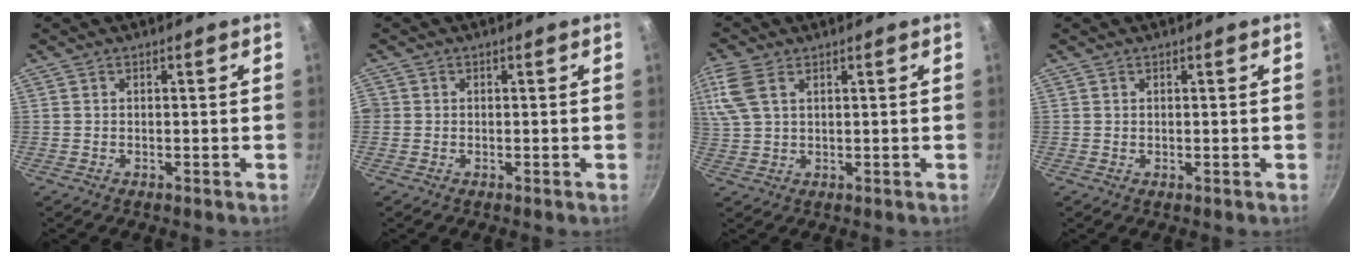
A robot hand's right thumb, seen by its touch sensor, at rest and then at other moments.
{"total": 0.8, "force": [-0.1, 0.7, 0.2], "torque": [-0.002, 0.001, -0.004]}
{"total": 8.7, "force": [3.9, 4.9, 6.0], "torque": [-0.142, 0.016, 0.081]}
{"total": 0.0}